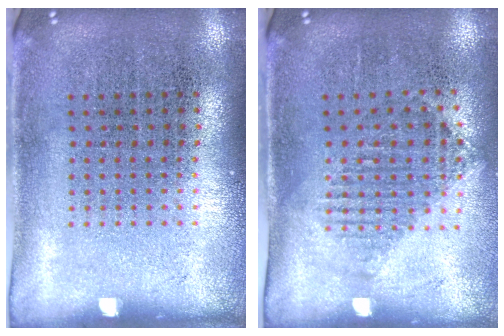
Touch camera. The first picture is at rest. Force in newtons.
{"total": 1.0, "press": 0.9, "slide": 0.4}